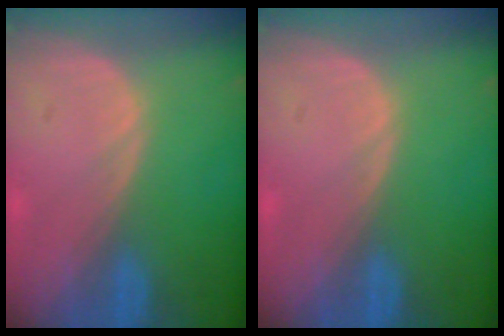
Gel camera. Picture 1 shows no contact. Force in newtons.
{"total": 0.0}